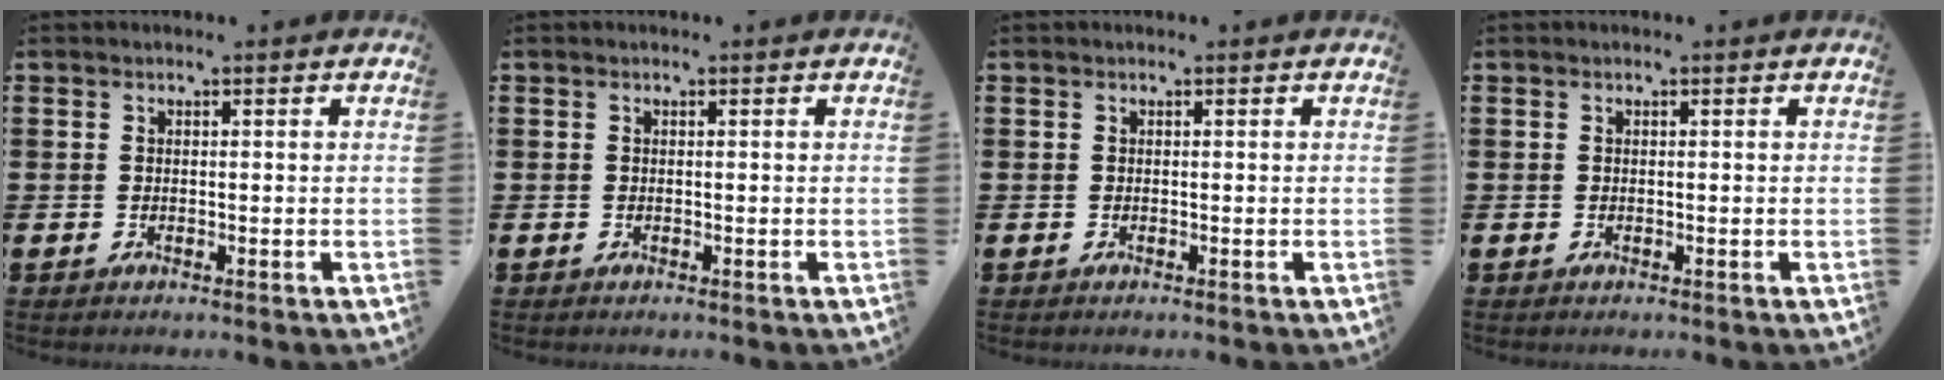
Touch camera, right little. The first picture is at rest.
{"total": 0.0}
{"total": 0.0}
{"total": 0.0}